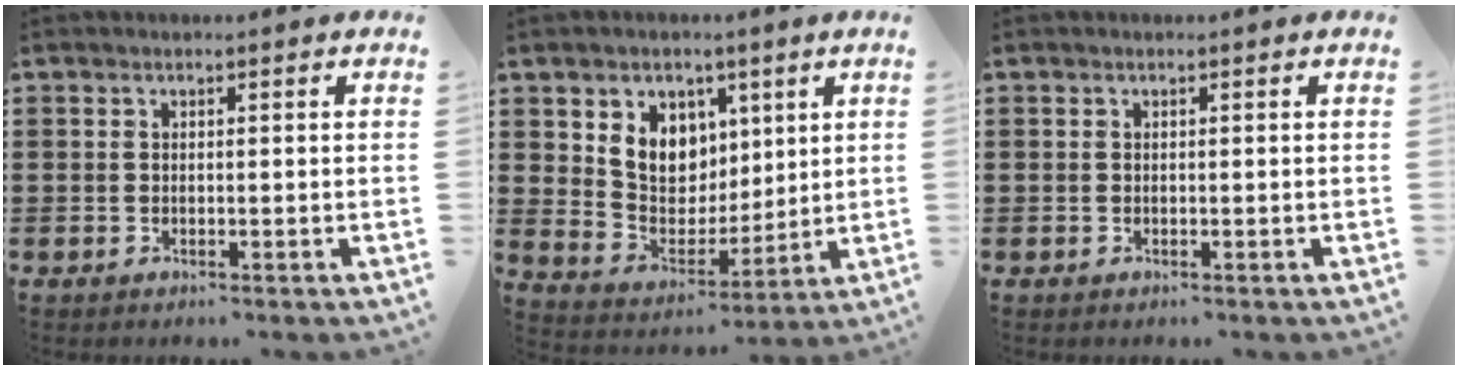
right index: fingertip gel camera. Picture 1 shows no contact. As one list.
[{"total": 7.6, "force": [3.4, 6.6, 1.9], "torque": [-0.063, -0.014, 0.064]}, {"total": 0.0}]